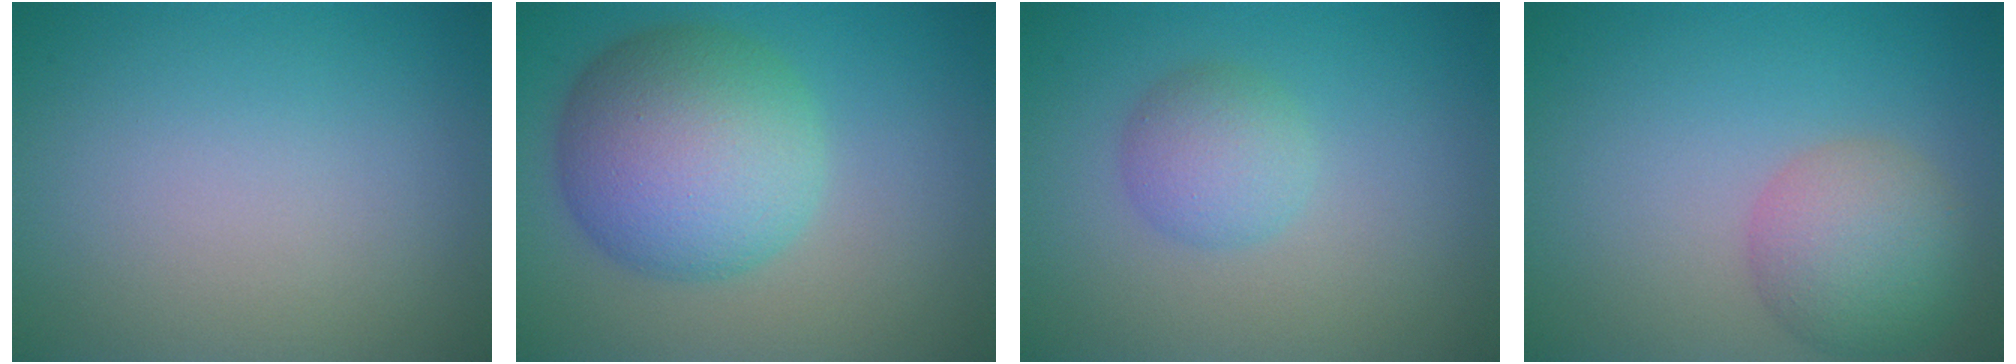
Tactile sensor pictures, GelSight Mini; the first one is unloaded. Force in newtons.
{"total": 9.3, "press": 9.3, "slide": 0.2}
{"total": 2.7, "press": 2.7, "slide": 0.1}
{"total": 4.9, "press": 4.9, "slide": 0.1}